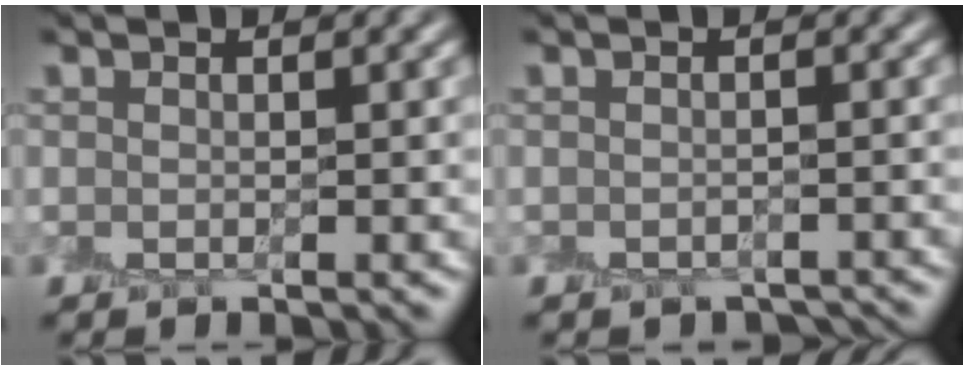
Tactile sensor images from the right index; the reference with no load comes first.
{"total": 1.6, "force": [-1.5, 0.3, -0.1], "torque": [0.007, -0.010, -0.023]}